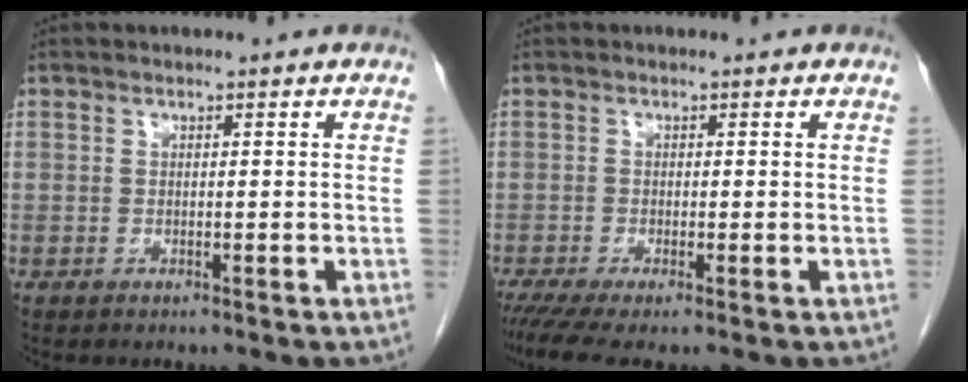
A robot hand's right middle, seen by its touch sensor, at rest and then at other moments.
{"total": 4.0, "force": [-2.8, 0.3, 2.9], "torque": [-0.048, -0.012, -0.051]}